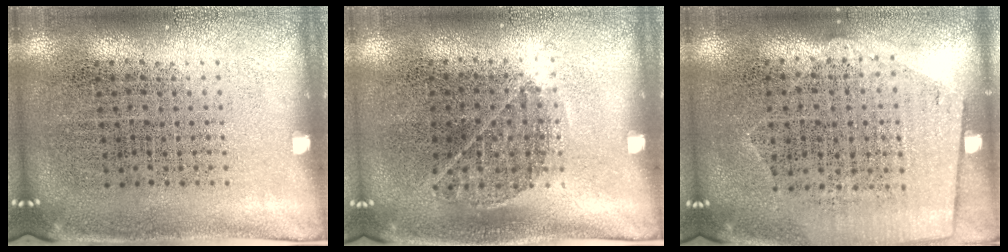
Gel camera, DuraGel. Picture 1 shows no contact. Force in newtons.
{"total": 0.8, "press": 0.6, "slide": 0.6}
{"total": 1.2, "press": 1.0, "slide": 0.6}